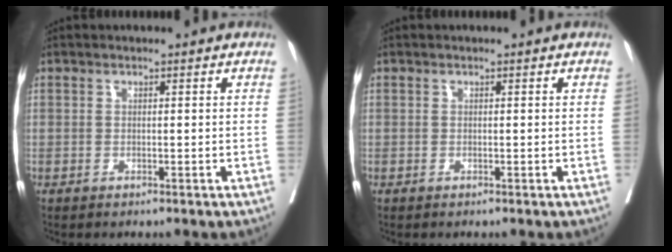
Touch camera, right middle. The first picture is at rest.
{"total": 0.0}